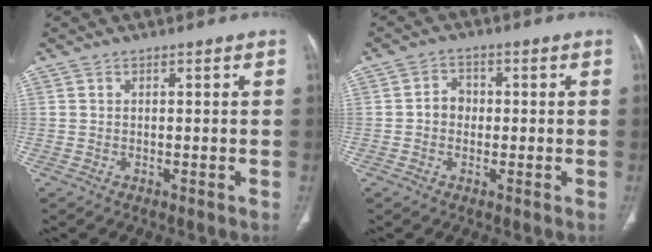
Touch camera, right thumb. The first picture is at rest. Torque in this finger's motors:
{"motor_torque": [0.28, 0.92, 0.43, -0.28, 0.00]}